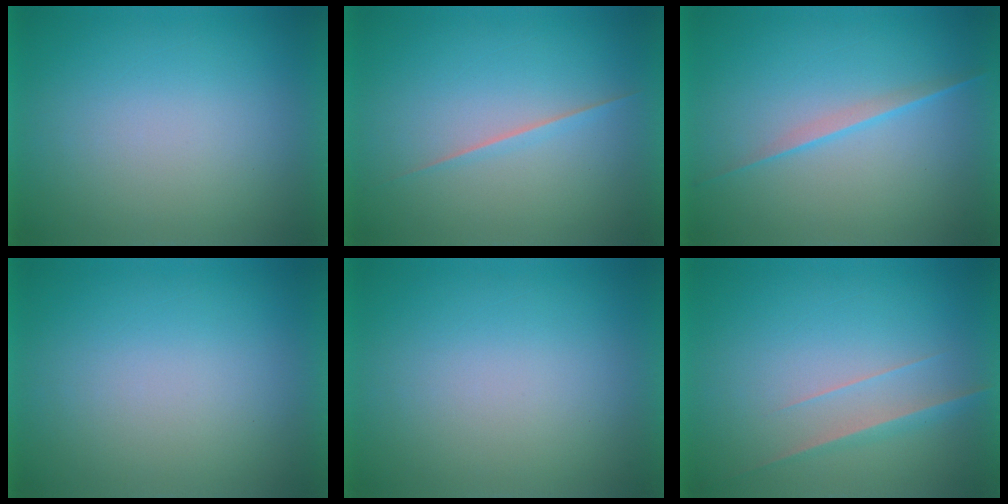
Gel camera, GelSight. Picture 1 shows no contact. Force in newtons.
{"total": 1.6}
{"total": 2.1}
{"total": 1.0}
{"total": 0.0}
{"total": 2.9}